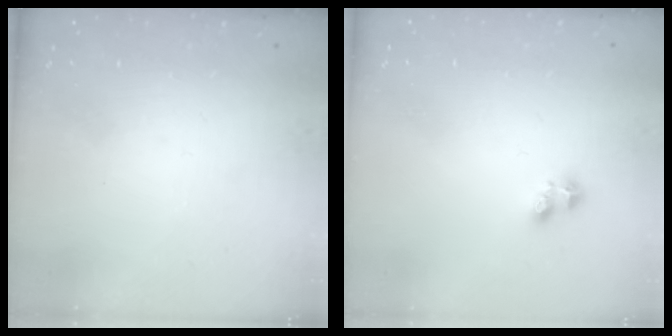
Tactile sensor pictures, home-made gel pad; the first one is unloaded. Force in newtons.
{"total": 2.2, "press": 2.2, "slide": 0.5}